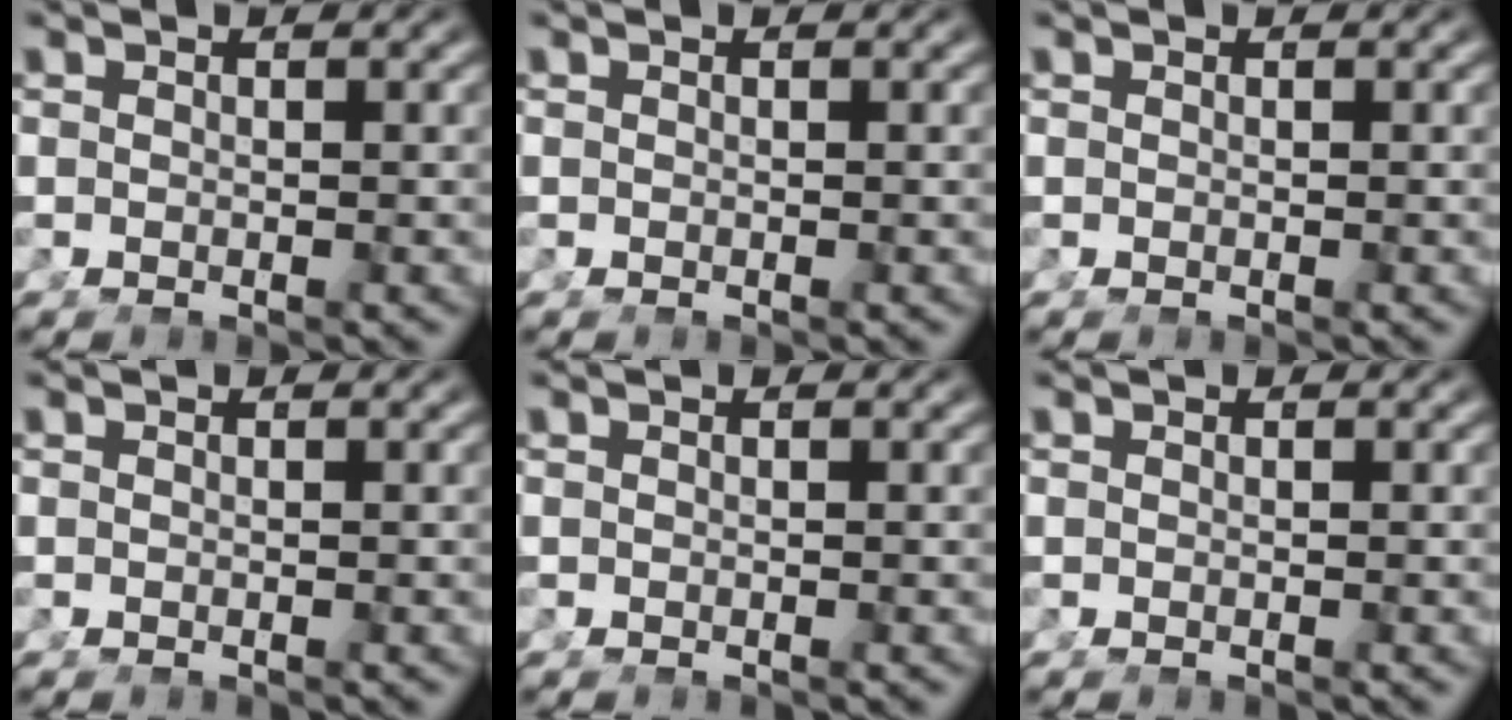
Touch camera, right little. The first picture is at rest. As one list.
[{"total": 0.0}, {"total": 0.0}, {"total": 0.0}, {"total": 0.0}, {"total": 0.0}]